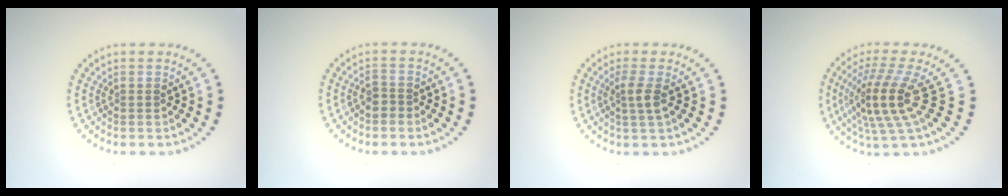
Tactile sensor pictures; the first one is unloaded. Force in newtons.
{"total": 1.1, "press": 0.9, "slide": 0.6}
{"total": 1.8, "press": 1.3, "slide": 1.2}
{"total": 4.8, "press": 3.8, "slide": 3.0}